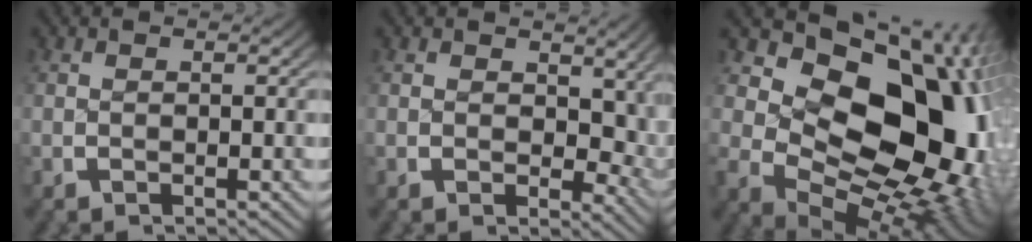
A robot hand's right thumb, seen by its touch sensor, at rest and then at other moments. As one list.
[{"total": 3.8, "force": [1.6, 2.4, 2.5], "torque": [-0.019, -0.012, 0.029]}, {"total": 20.7, "force": [0.2, 13.1, 16.0], "torque": [-0.276, -0.061, 0.032]}]